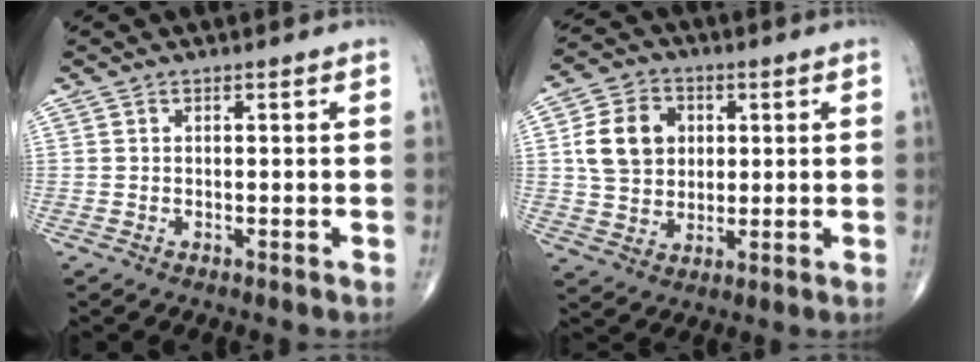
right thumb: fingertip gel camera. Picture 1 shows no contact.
{"total": 11.1, "force": [2.2, 9.0, 6.1], "torque": [-0.086, 0.002, 0.039]}